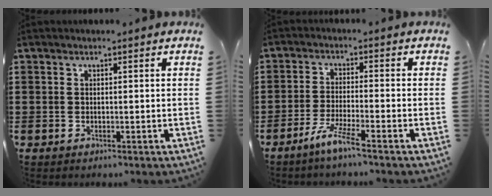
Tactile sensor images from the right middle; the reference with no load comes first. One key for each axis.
{"total": 4.8, "fx": -3.7, "fy": -0.2, "fz": 3.1, "tx": -0.066, "ty": -0.008, "tz": -0.068}